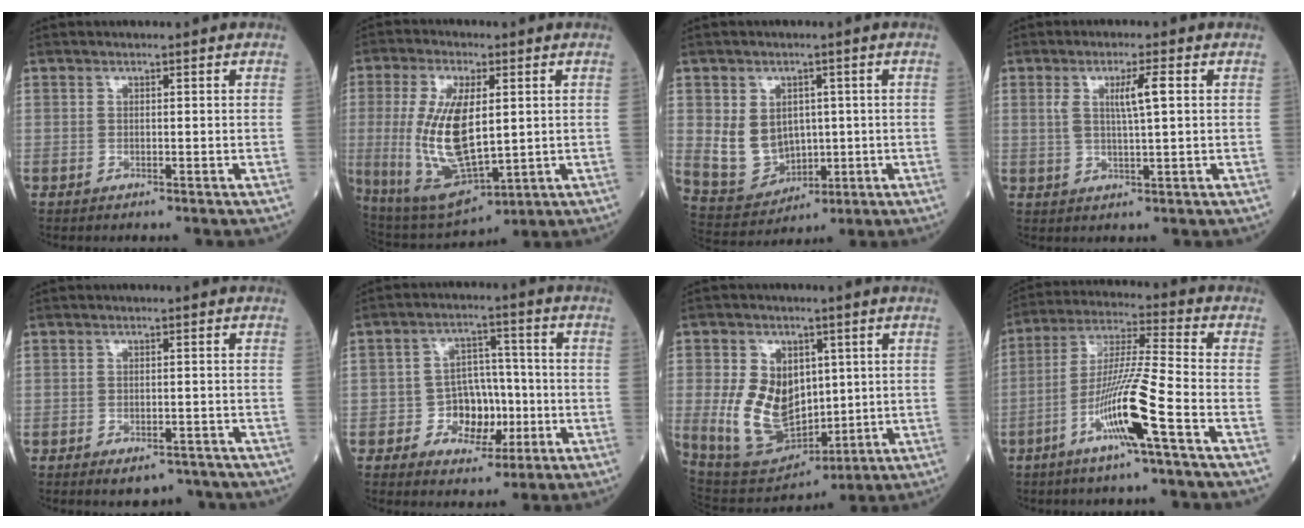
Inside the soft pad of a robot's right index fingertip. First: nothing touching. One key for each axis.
{"total": 15.0, "fx": 0.6, "fy": 5.5, "fz": 13.9, "tx": -0.291, "ty": -0.008, "tz": 0.028}
{"total": 8.6, "fx": 0.6, "fy": 6.9, "fz": 5.1, "tx": -0.100, "ty": 0.012, "tz": 0.037}
{"total": 4.9, "fx": 1.3, "fy": 0.3, "fz": 4.7, "tx": -0.088, "ty": 0.002, "tz": 0.025}
{"total": 4.0, "fx": -3.2, "fy": 1.9, "fz": 1.5, "tx": -0.008, "ty": 0.003, "tz": -0.039}
{"total": 7.4, "fx": -1.9, "fy": 5.6, "fz": 4.4, "tx": -0.059, "ty": 0.023, "tz": -0.027}
{"total": 13.5, "fx": 1.0, "fy": 8.9, "fz": 10.2, "tx": -0.199, "ty": 0.003, "tz": 0.042}
{"total": 12.2, "fx": -5.2, "fy": -0.9, "fz": 11.0, "tx": -0.214, "ty": -0.003, "tz": -0.101}